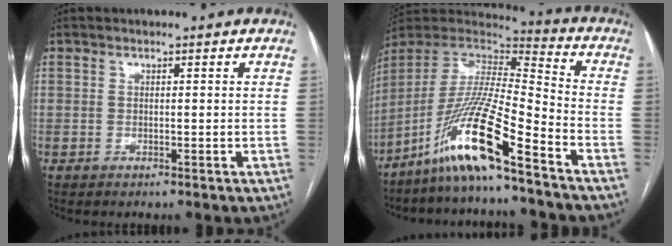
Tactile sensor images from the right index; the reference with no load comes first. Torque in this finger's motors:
{"motor_torque": [1.59, -0.55, 1.04, 0.17]}